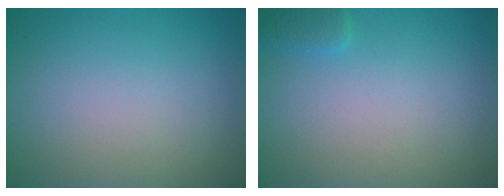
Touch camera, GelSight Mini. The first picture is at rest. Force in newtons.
{"total": 1.2, "press": 1.2, "slide": 0.1}